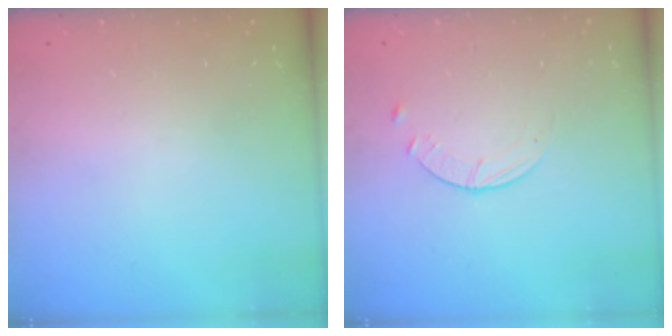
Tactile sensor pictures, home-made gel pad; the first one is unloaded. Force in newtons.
{"total": 2.6, "press": 2.5, "slide": 0.3}